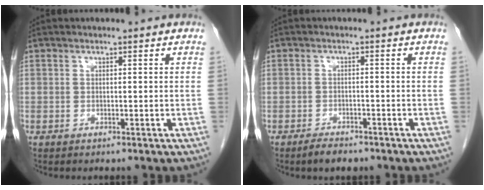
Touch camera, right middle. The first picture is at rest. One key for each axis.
{"total": 3.0, "fx": -2.4, "fy": 1.1, "fz": 1.3, "tx": -0.031, "ty": -0.003, "tz": -0.034}